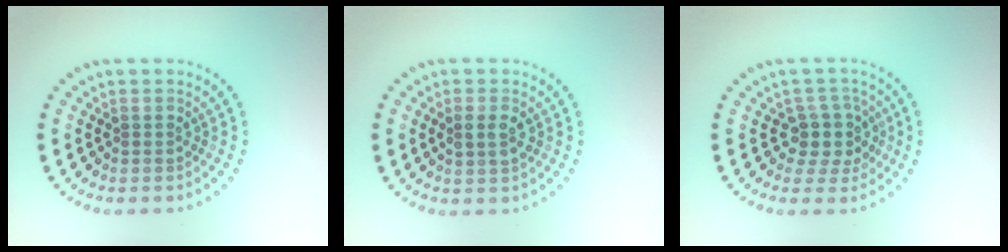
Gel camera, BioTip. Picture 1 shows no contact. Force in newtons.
{"total": 1.8, "press": 1.8, "slide": 0.1}
{"total": 2.8, "press": 2.3, "slide": 1.6}